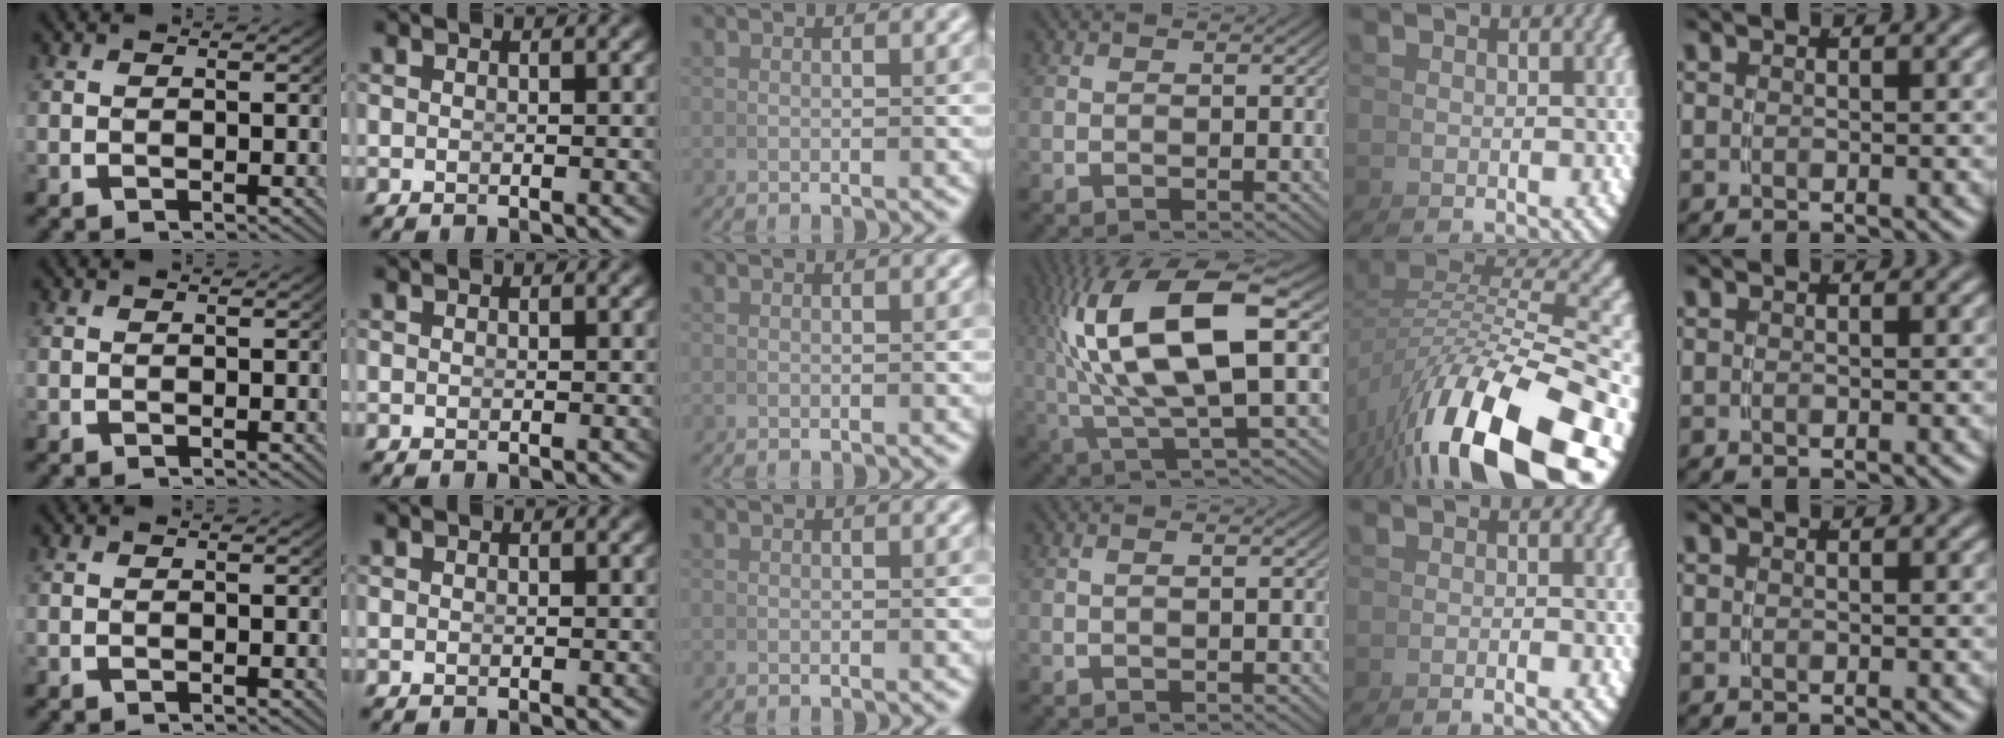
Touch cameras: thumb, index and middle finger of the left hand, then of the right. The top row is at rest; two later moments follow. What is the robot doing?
{"motion": "lift_and_place", "object": "cup"}